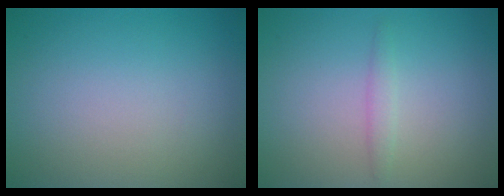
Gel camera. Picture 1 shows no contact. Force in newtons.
{"total": 1.0, "press": 1.0, "slide": 0.0}